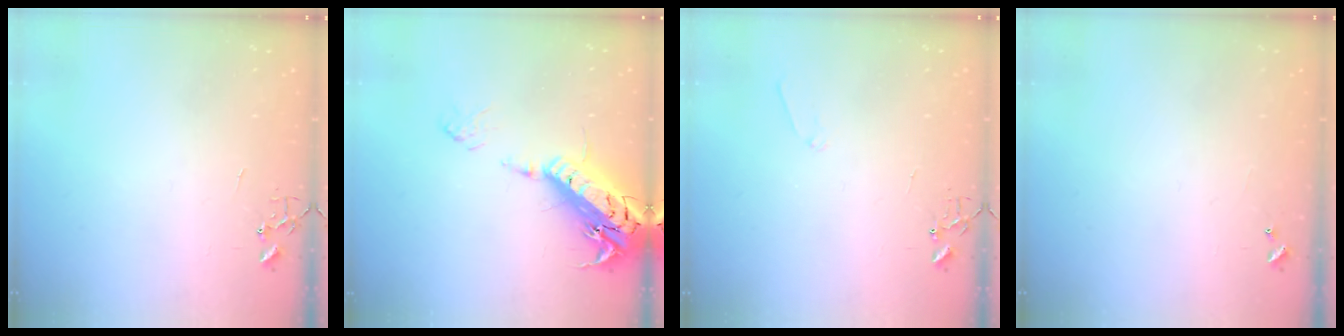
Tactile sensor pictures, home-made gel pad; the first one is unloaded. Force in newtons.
{"total": 22.4, "press": 22.0, "slide": 4.3}
{"total": 5.9, "press": 5.9, "slide": 0.4}
{"total": 3.7, "press": 3.6, "slide": 0.4}